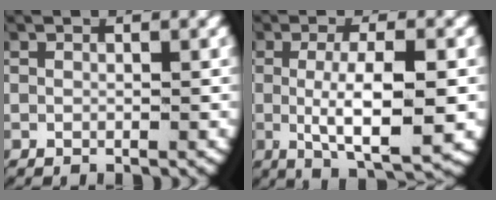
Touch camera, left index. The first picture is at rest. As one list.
[{"total": 7.7, "force": [-1.9, 2.7, 6.9], "torque": [-0.129, -0.024, -0.017]}]